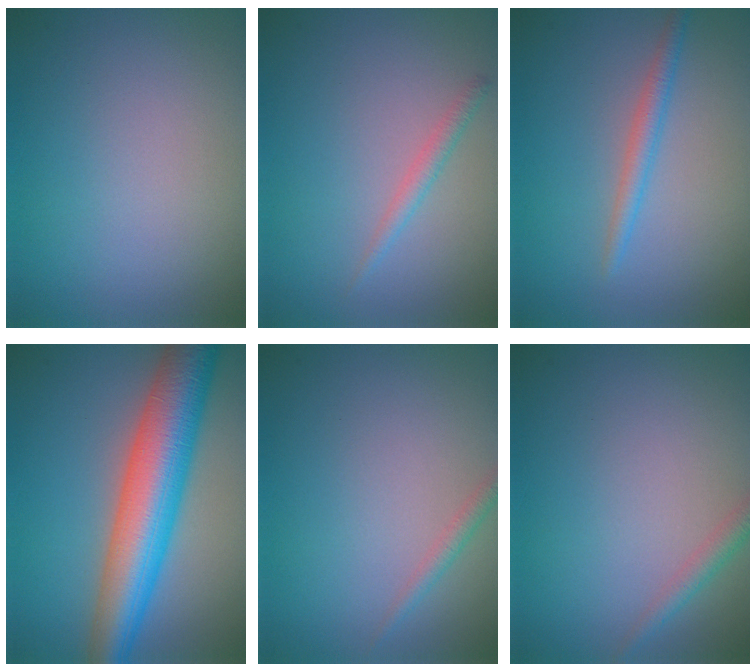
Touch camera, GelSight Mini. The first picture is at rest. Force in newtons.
{"total": 1.2, "press": 1.2, "slide": 0.0}
{"total": 1.7, "press": 1.7, "slide": 0.1}
{"total": 9.3, "press": 9.3, "slide": 0.3}
{"total": 1.2, "press": 1.2, "slide": 0.0}
{"total": 1.5, "press": 1.5, "slide": 0.0}